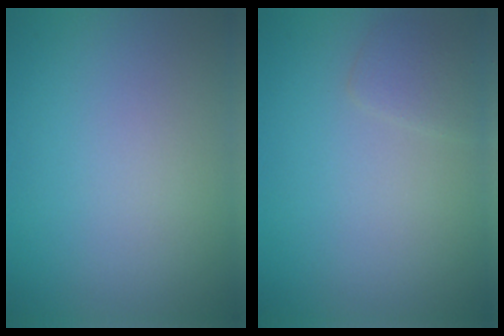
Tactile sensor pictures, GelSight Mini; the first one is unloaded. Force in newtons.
{"total": 1.4, "press": 1.4, "slide": 0.1}